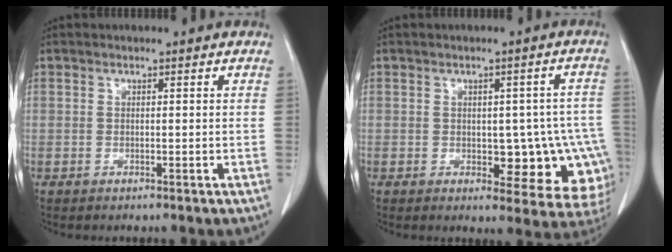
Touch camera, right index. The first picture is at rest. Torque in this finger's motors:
{"motor_torque": [0.44, 0.38, 0.17, 0.02]}